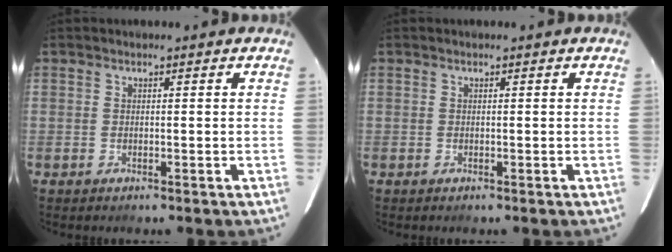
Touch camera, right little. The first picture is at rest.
{"total": 0.0}